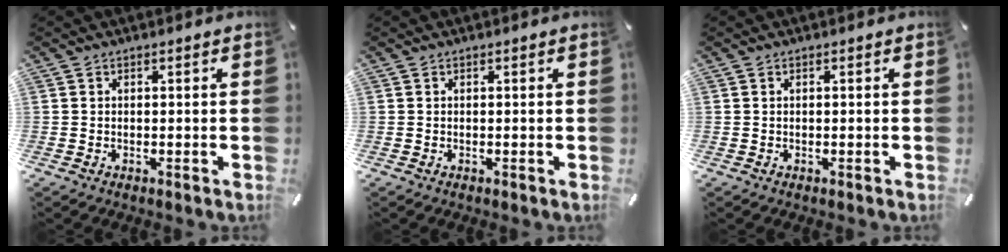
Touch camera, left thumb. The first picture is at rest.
{"total": 0.0}
{"total": 0.0}